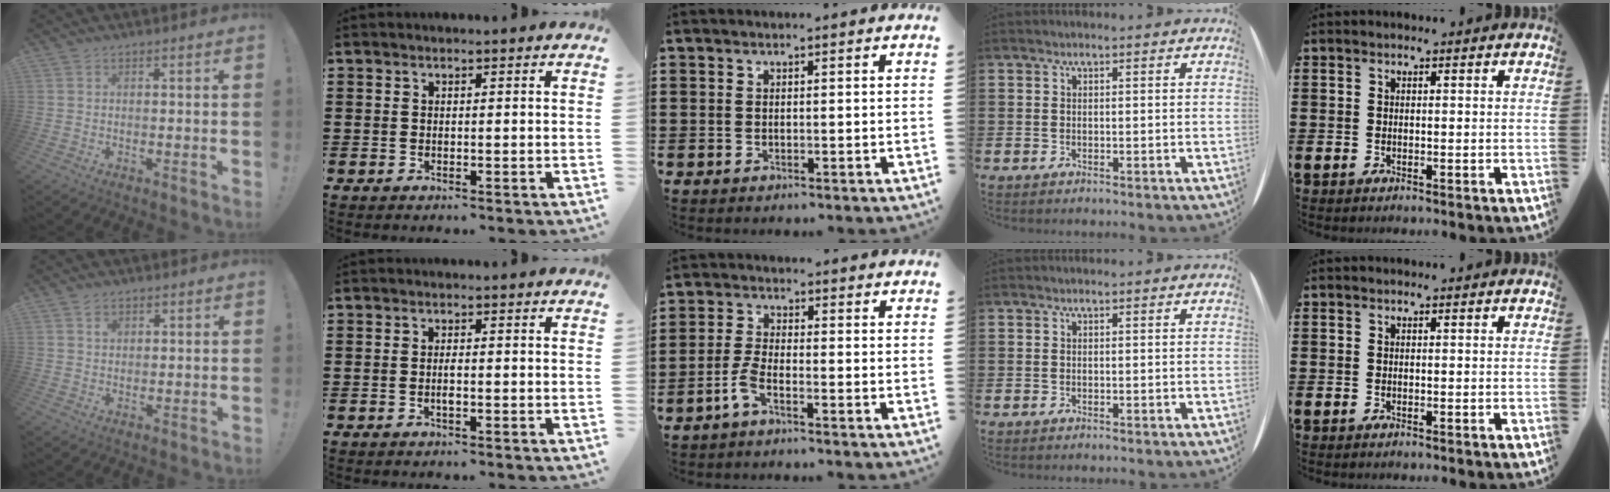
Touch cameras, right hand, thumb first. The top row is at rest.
{"thumb": {"total": 1.6, "force": [0.8, 1.3, 0.5], "torque": [0.010, -0.007, 0.012]}, "index": {"total": 1.5, "force": [-0.4, 0.4, 1.4], "torque": [-0.026, 0.002, -0.008]}, "middle": {"total": 3.5, "force": [-2.1, 0.7, 2.7], "torque": [-0.069, -0.004, -0.043]}}